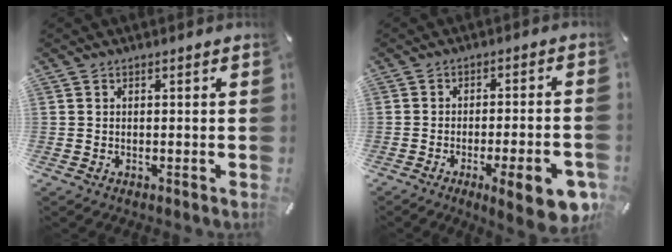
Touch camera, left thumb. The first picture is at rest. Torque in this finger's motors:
{"motor_torque": [0.28, 0.92, 0.54, 0.39, 0.16]}